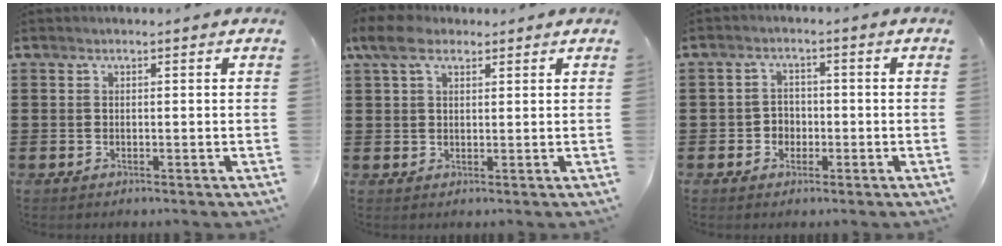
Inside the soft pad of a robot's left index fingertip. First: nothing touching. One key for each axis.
{"total": 5.7, "fx": 3.3, "fy": 3.0, "fz": 3.5, "tx": -0.071, "ty": 0.009, "tz": 0.060}
{"total": 2.5, "fx": -1.0, "fy": 2.2, "fz": 0.8, "tx": -0.023, "ty": 0.005, "tz": -0.024}